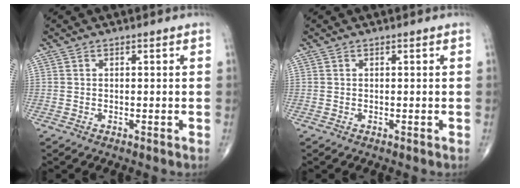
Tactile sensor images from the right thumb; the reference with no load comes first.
{"total": 0.0}